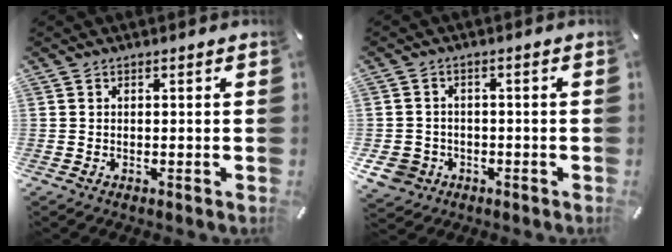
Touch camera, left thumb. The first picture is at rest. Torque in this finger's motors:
{"motor_torque": [-0.09, -0.11, 0.09, 0.05, -0.05]}